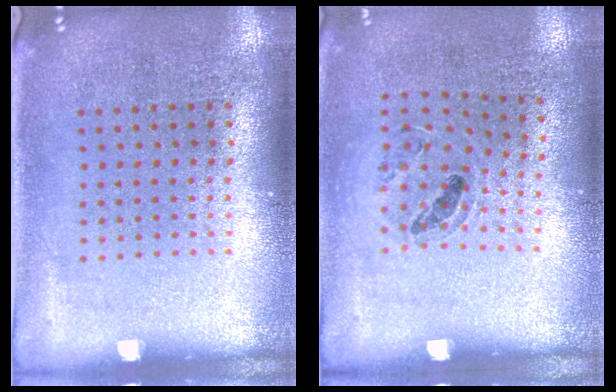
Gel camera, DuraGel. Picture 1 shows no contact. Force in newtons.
{"total": 0.9, "press": 0.8, "slide": 0.4}